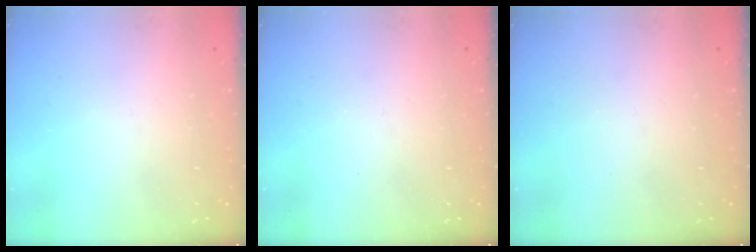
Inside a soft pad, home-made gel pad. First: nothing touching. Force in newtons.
{"total": 0.0}
{"total": 0.0}